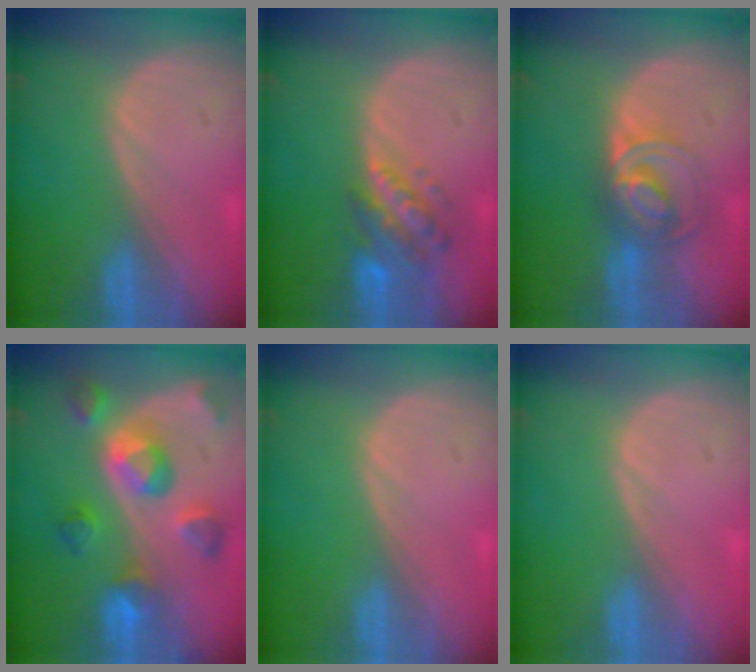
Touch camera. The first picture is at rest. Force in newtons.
{"total": 6.2, "press": 6.0, "slide": 1.5}
{"total": 7.0, "press": 6.1, "slide": 3.6}
{"total": 9.9, "press": 8.8, "slide": 4.6}
{"total": 0.0}
{"total": 0.5, "press": 0.0, "slide": 0.5}